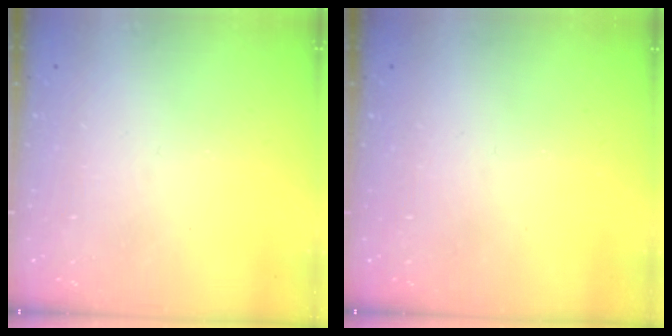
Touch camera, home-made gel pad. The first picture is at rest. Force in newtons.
{"total": 0.0}